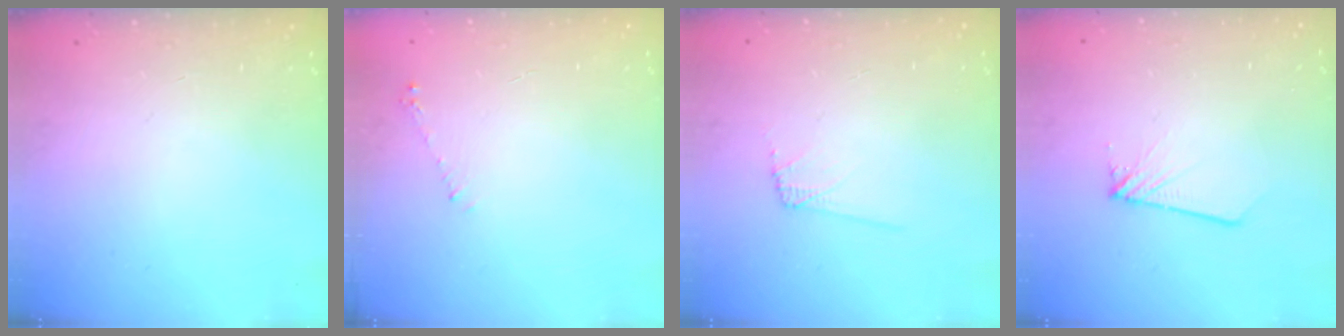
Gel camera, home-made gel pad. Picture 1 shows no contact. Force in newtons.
{"total": 4.1, "press": 4.1, "slide": 0.6}
{"total": 5.4, "press": 5.4, "slide": 0.6}
{"total": 1.6, "press": 1.6, "slide": 0.1}